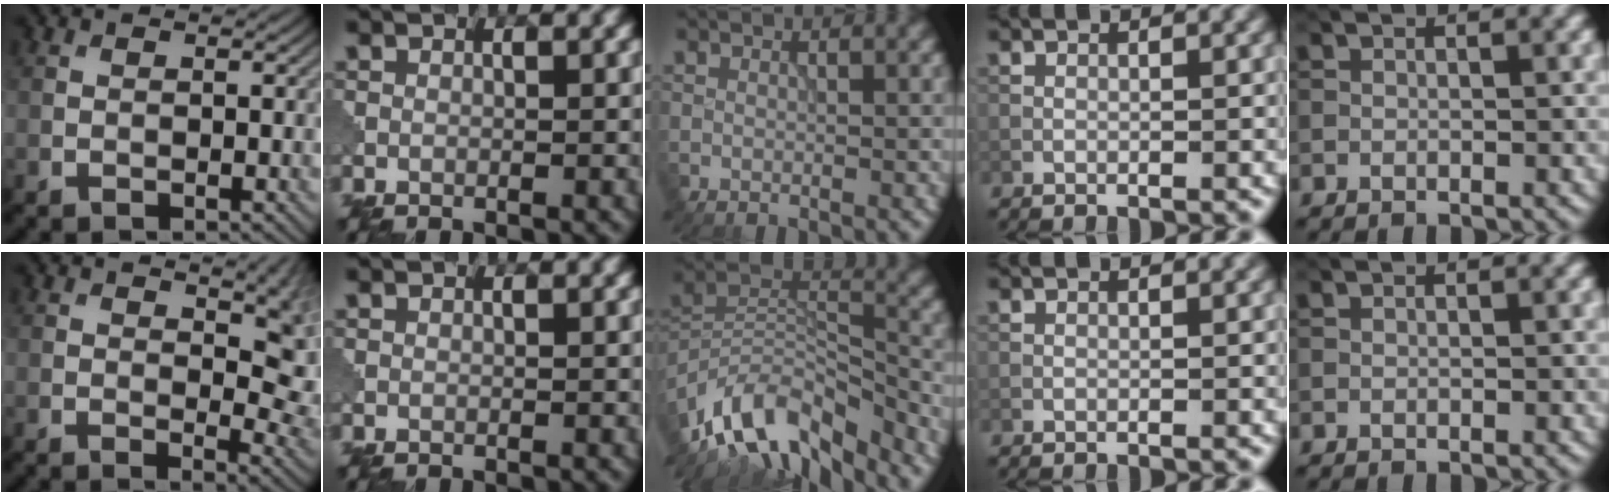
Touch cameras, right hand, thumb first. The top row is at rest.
{"thumb": {"total": 7.7, "force": [3.3, 3.4, 6.1], "torque": [-0.073, -0.007, 0.058]}, "middle": {"total": 11.6, "force": [-8.6, 4.6, 6.3], "torque": [-0.111, 0.012, -0.174]}}